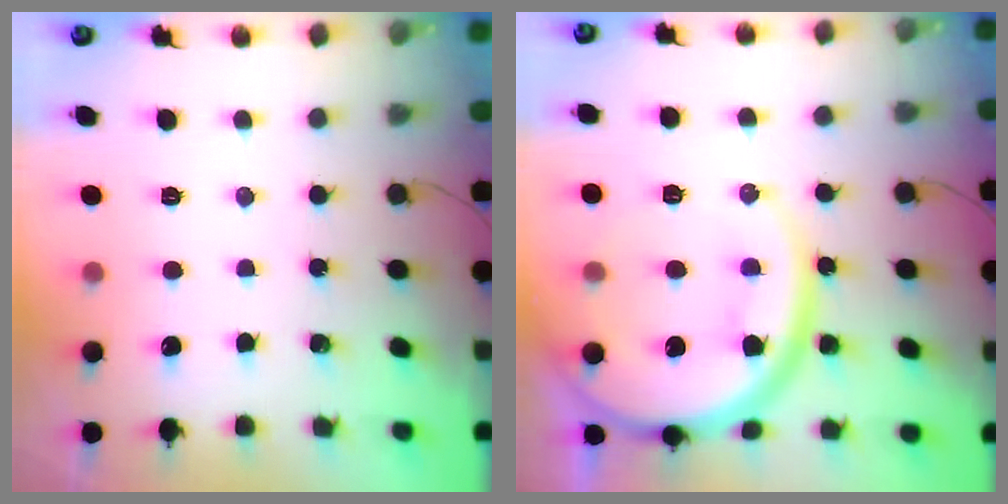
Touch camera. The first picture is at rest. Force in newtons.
{"total": 21.4, "press": 21.3, "slide": 2.0}